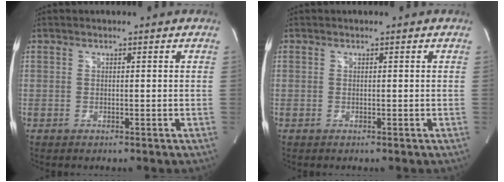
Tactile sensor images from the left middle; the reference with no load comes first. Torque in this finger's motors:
{"motor_torque": [-0.02, 0.02, 0.06, 0.00]}